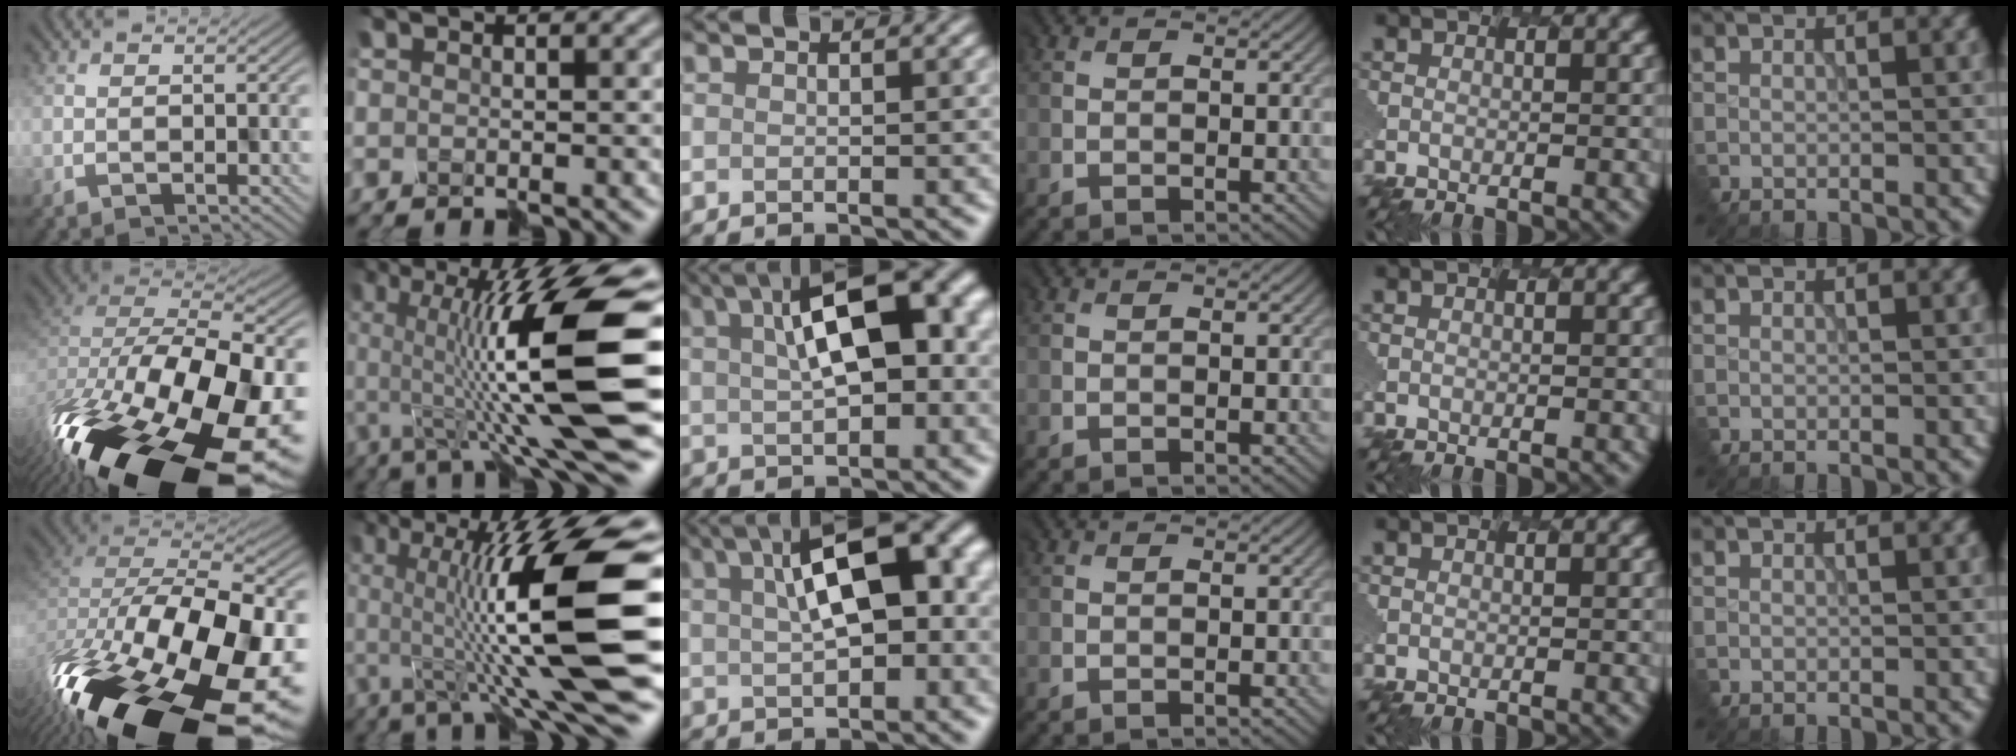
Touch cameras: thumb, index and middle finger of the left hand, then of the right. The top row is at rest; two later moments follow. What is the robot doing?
{"motion": "disassemble", "object": "hinged jar"}